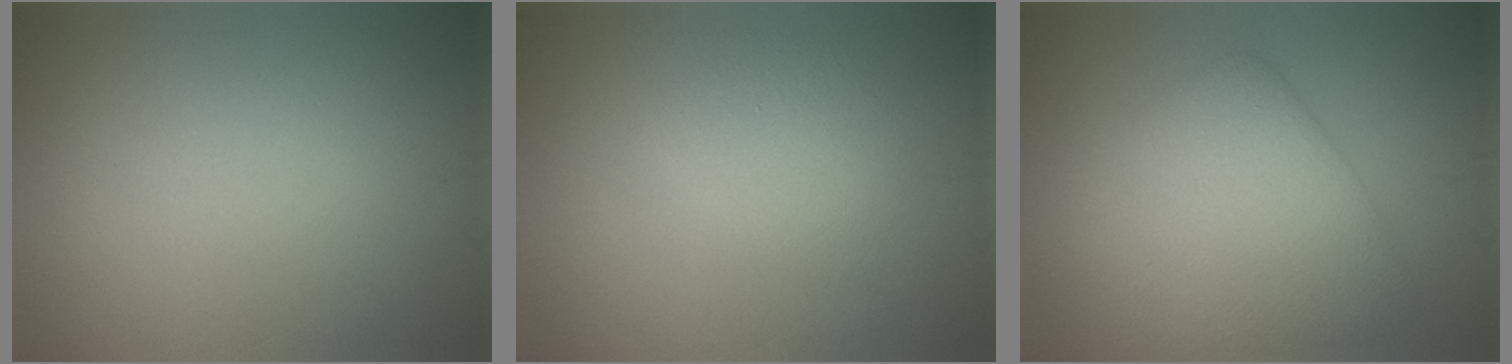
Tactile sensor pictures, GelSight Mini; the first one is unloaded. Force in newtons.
{"total": 2.4, "press": 2.4, "slide": 0.1}
{"total": 7.4, "press": 7.4, "slide": 0.1}